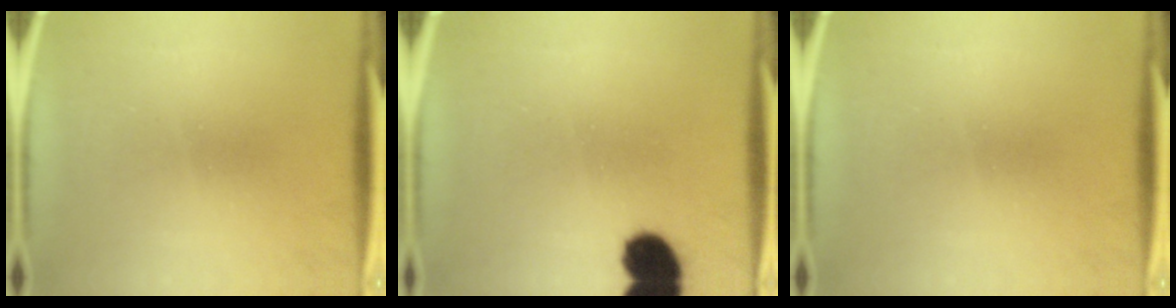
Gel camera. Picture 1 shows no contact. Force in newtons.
{"total": 8.9}
{"total": 0.0}